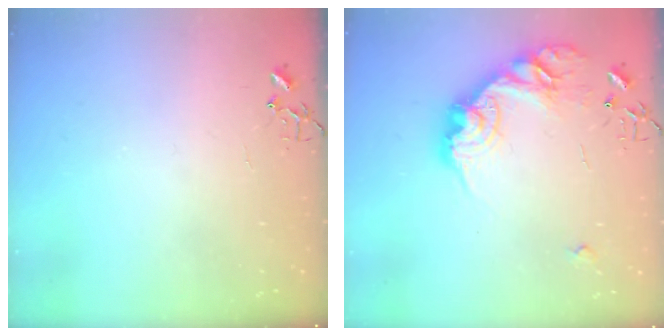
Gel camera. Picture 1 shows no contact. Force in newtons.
{"total": 19.2, "press": 19.2, "slide": 0.8}